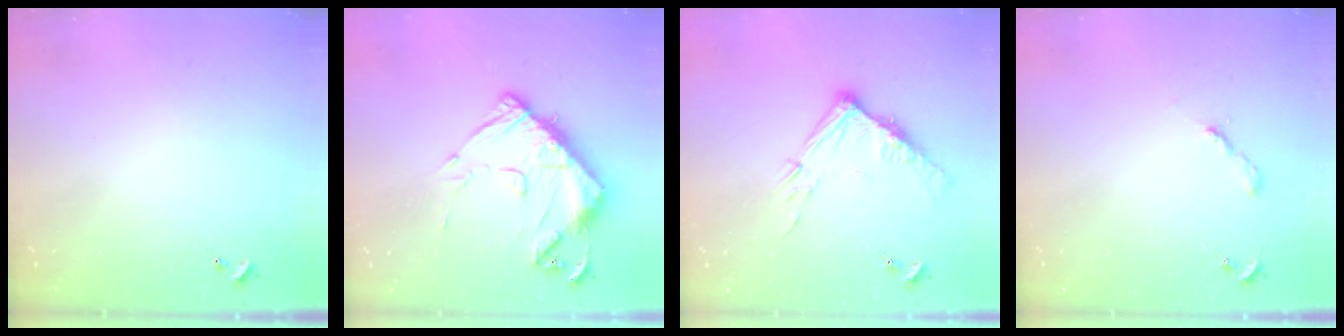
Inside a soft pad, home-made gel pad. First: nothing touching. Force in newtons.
{"total": 14.8, "press": 14.7, "slide": 1.5}
{"total": 13.2, "press": 13.2, "slide": 1.2}
{"total": 2.0, "press": 2.0, "slide": 0.2}